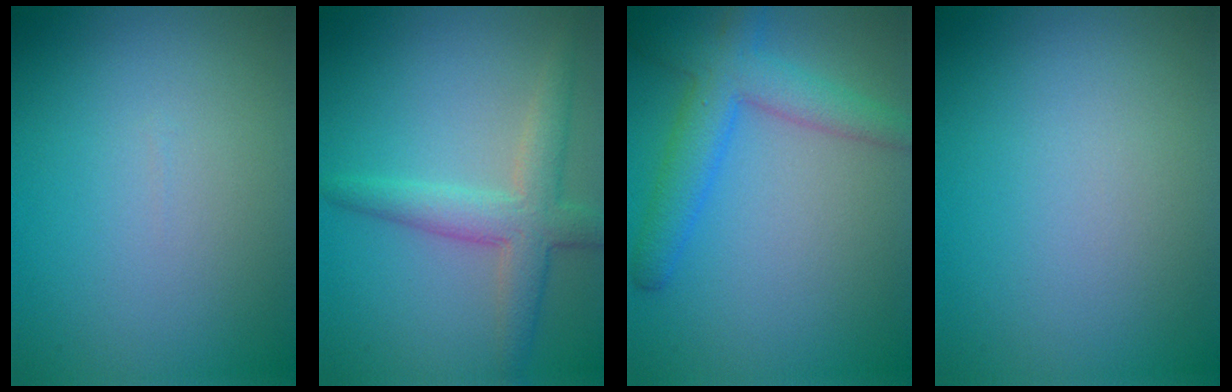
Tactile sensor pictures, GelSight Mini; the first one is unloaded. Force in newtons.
{"total": 4.2, "press": 4.2, "slide": 0.2}
{"total": 4.7, "press": 4.7, "slide": 0.2}
{"total": 0.0}